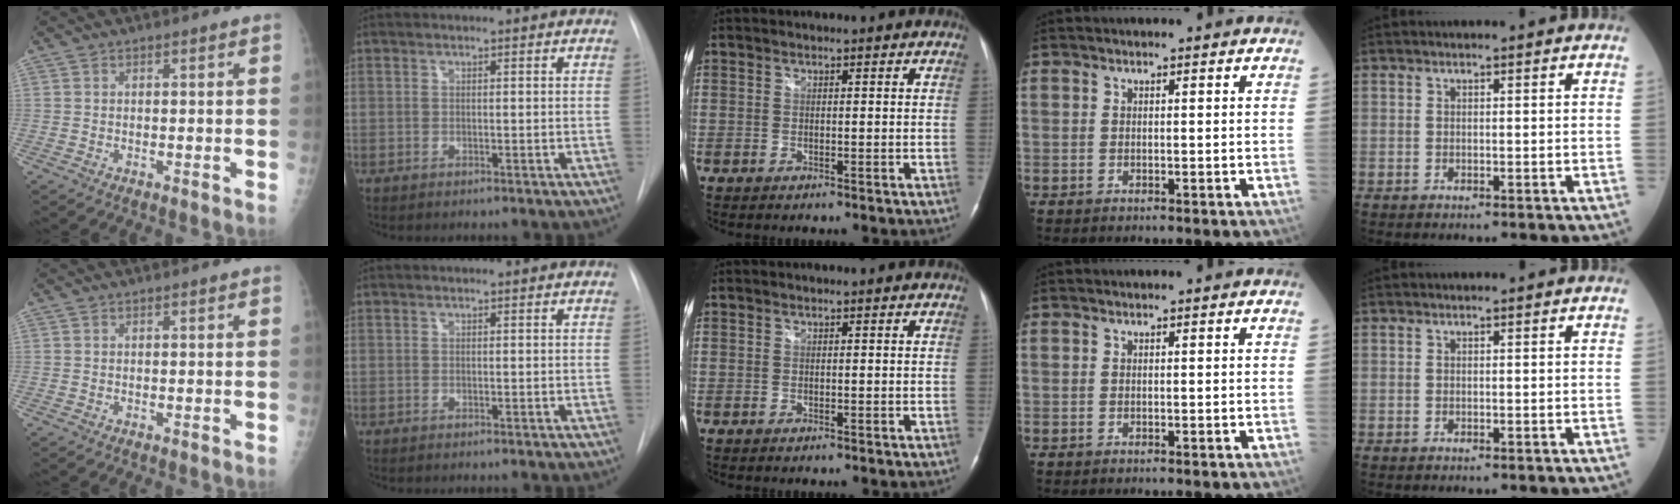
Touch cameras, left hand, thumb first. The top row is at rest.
{}